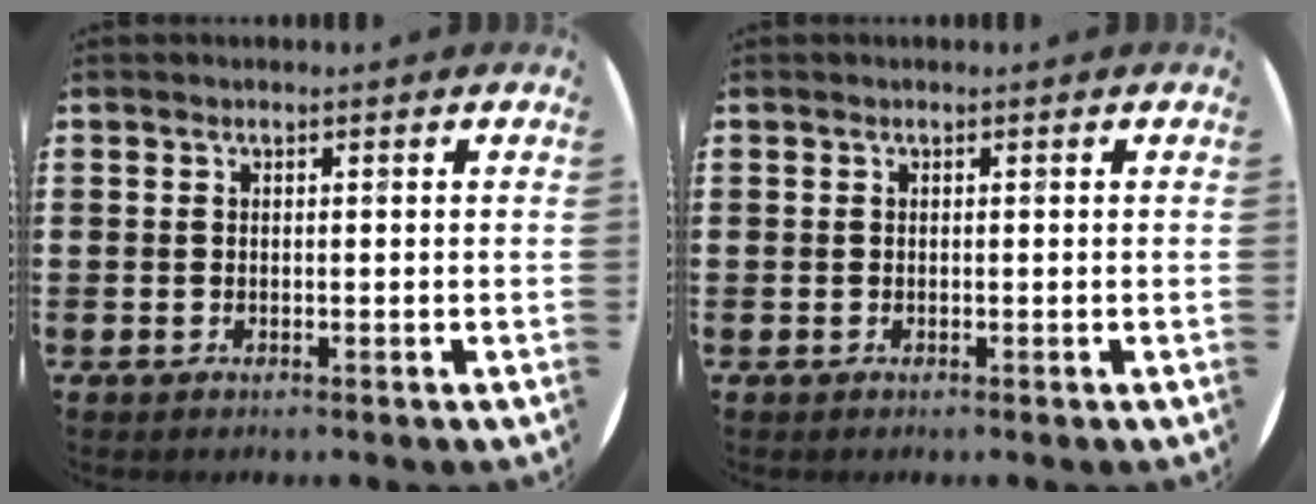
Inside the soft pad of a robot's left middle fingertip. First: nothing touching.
{"total": 0.0}